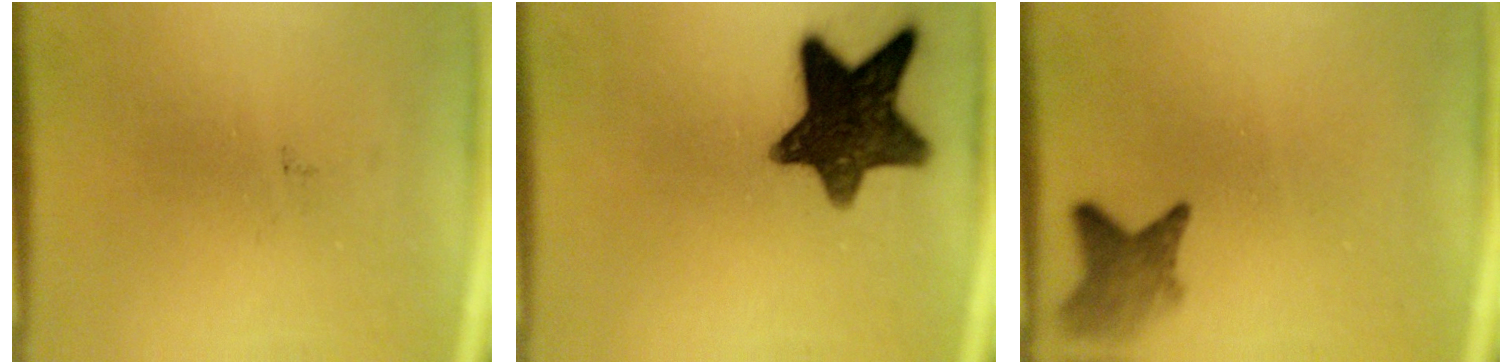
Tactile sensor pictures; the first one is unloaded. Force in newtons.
{"total": 13.9}
{"total": 3.4}